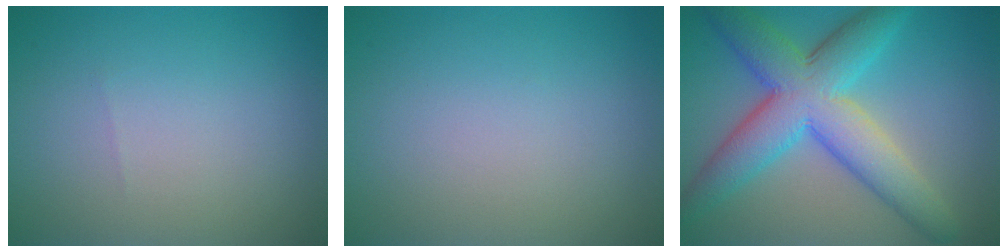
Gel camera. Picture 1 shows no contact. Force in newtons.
{"total": 0.0}
{"total": 9.3, "press": 9.3, "slide": 0.3}